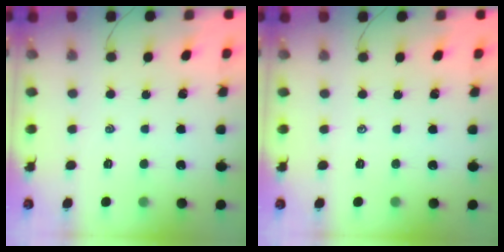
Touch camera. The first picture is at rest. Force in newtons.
{"total": 0.0}